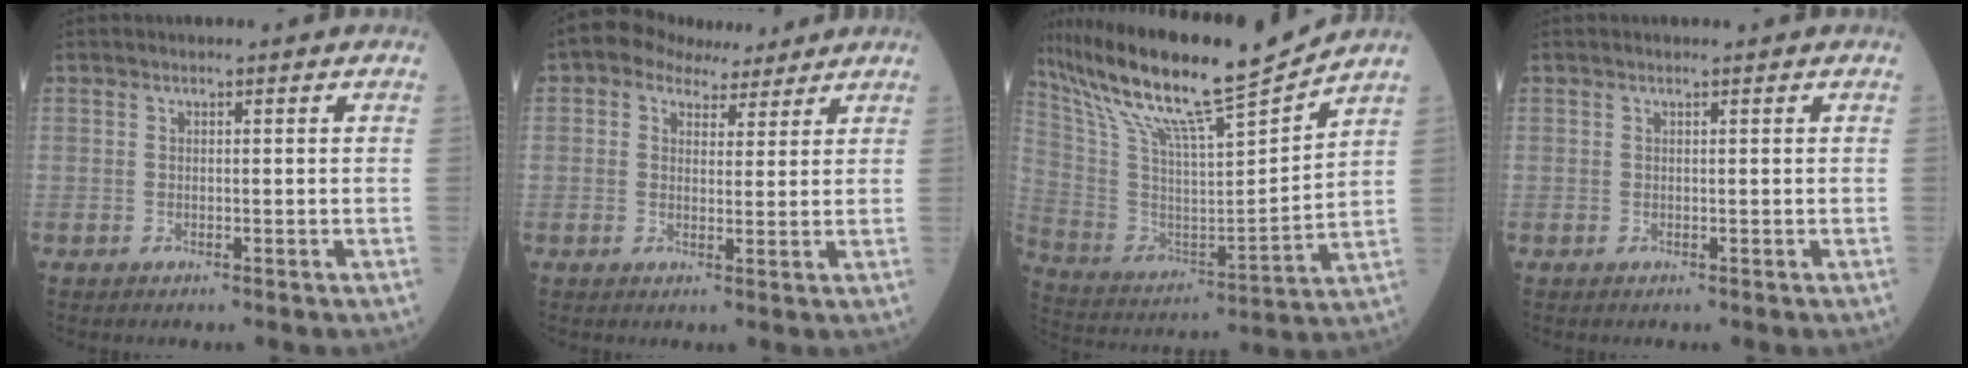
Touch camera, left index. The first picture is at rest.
{"total": 6.1, "force": [4.5, 3.5, 2.0], "torque": [-0.035, 0.024, 0.073]}
{"total": 19.7, "force": [16.6, -0.1, 10.7], "torque": [-0.208, -0.011, 0.295]}
{"total": 0.0}